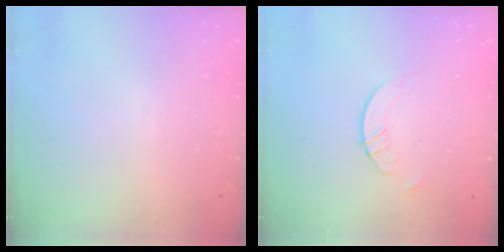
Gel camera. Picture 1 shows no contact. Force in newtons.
{"total": 2.9, "press": 2.9, "slide": 0.3}